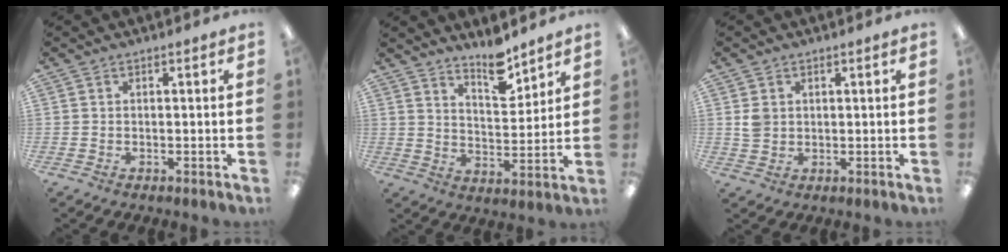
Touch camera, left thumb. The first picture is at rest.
{"total": 9.2, "force": [7.9, 2.8, 3.7], "torque": [-0.039, -0.060, 0.137]}
{"total": 3.2, "force": [1.1, 2.8, 1.2], "torque": [-0.019, 0.002, 0.018]}